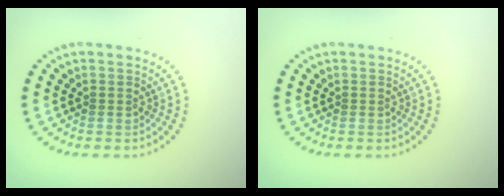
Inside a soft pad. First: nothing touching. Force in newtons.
{"total": 0.0}